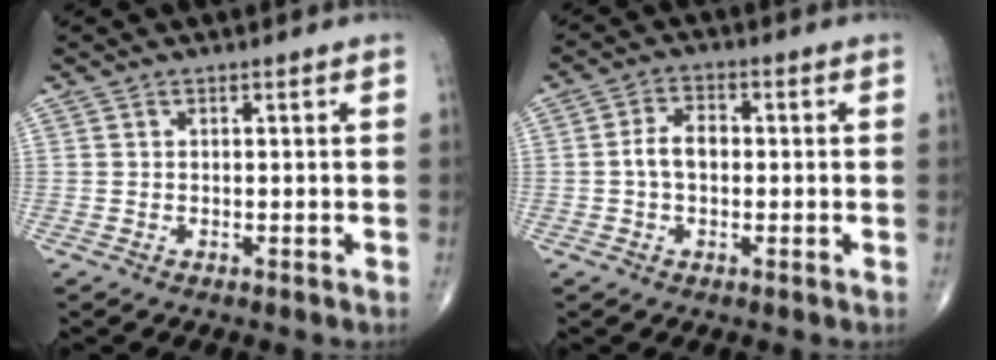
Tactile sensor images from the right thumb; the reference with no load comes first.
{"total": 4.8, "force": [-0.3, 3.1, 3.6], "torque": [-0.062, 0.018, -0.012]}